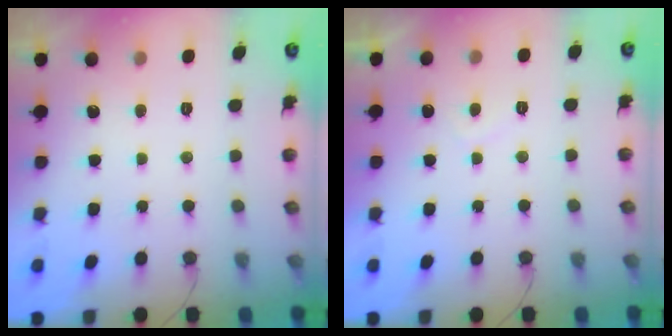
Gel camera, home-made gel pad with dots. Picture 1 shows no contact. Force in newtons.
{"total": 0.9, "press": 0.7, "slide": 0.6}